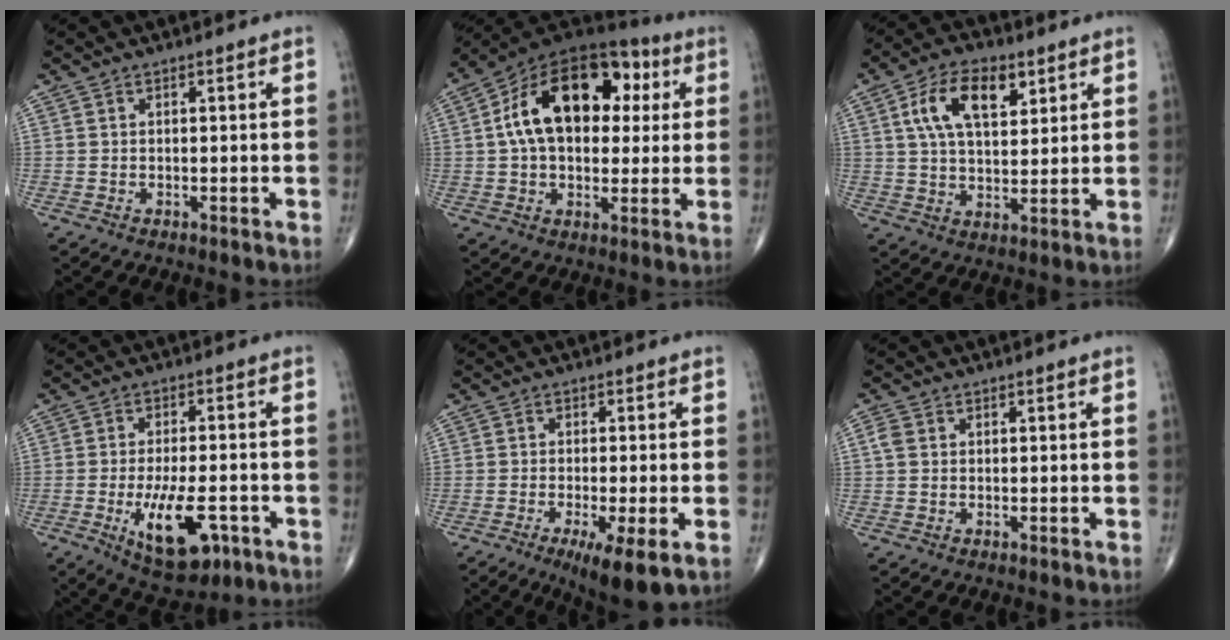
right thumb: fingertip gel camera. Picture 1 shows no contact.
{"total": 21.3, "force": [4.2, 13.2, 16.1], "torque": [-0.234, 0.027, 0.056]}
{"total": 11.9, "force": [4.8, 6.1, 9.0], "torque": [-0.147, -0.008, 0.086]}
{"total": 12.0, "force": [-4.3, 5.2, 9.9], "torque": [-0.151, 0.010, -0.056]}
{"total": 8.5, "force": [-3.5, 1.6, 7.5], "torque": [-0.121, -0.016, -0.056]}
{"total": 1.8, "force": [0.3, 1.5, 1.0], "torque": [-0.026, 0.006, 0.003]}